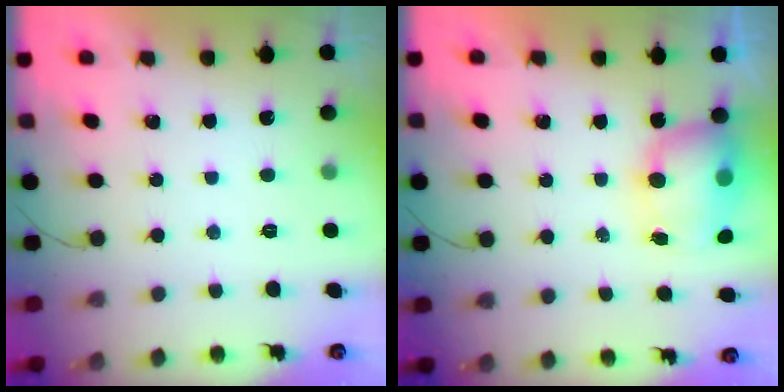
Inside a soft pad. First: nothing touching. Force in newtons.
{"total": 8.1, "press": 8.0, "slide": 1.7}